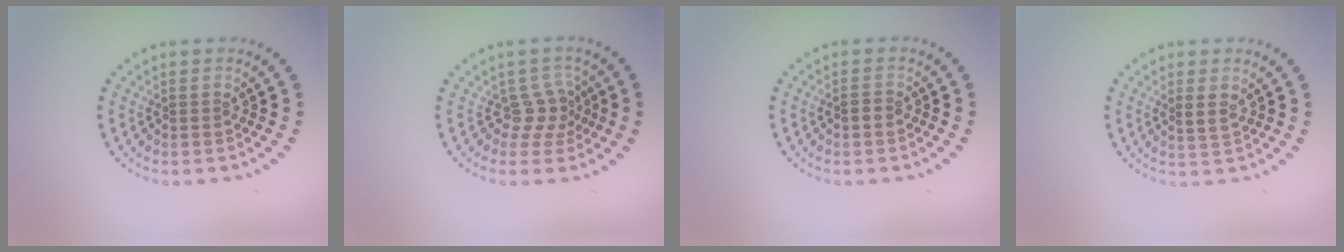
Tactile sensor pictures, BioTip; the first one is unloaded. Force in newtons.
{"total": 2.2, "press": 1.6, "slide": 1.6}
{"total": 0.8, "press": 0.8, "slide": 0.1}
{"total": 1.5, "press": 1.4, "slide": 0.7}